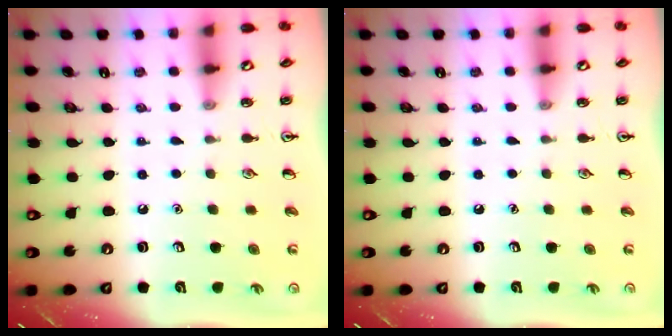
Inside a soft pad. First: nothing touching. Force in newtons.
{"total": 0.0}